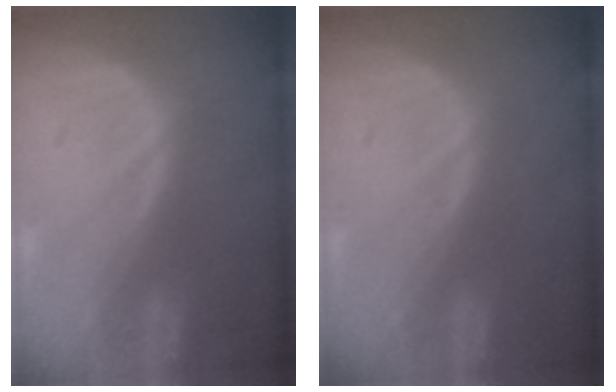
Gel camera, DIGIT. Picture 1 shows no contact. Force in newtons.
{"total": 0.0}